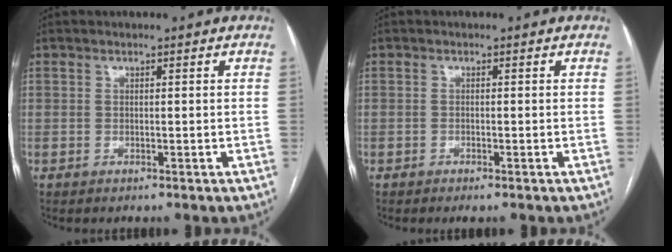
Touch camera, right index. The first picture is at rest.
{"total": 1.1, "force": [-0.8, 0.1, 0.7], "torque": [-0.010, -0.002, -0.012]}